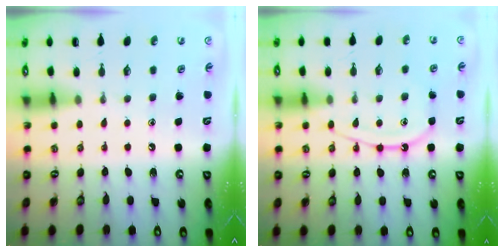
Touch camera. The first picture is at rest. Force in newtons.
{"total": 12.2, "press": 12.1, "slide": 1.0}